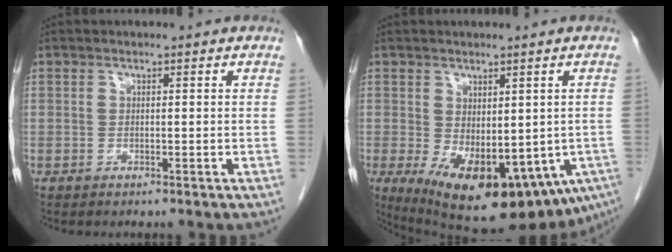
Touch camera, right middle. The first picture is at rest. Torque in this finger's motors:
{"motor_torque": [1.49, -0.65, 1.05, 0.21]}